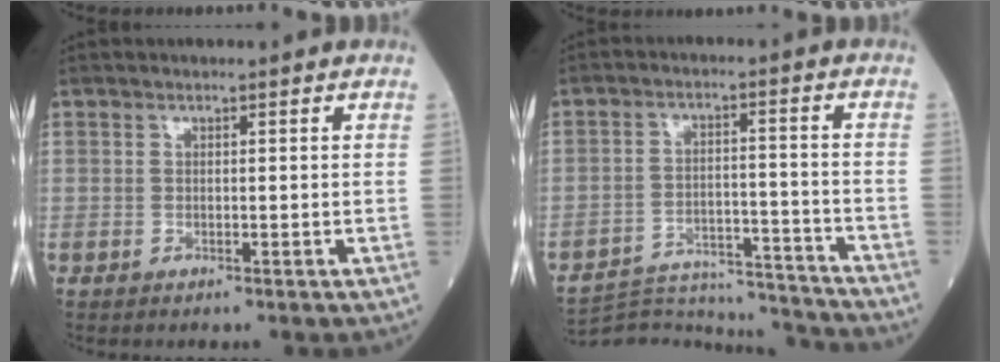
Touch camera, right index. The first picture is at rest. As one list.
[{"total": 16.3, "force": [-16.2, 1.0, 1.8], "torque": [-0.029, 0.019, -0.232]}]